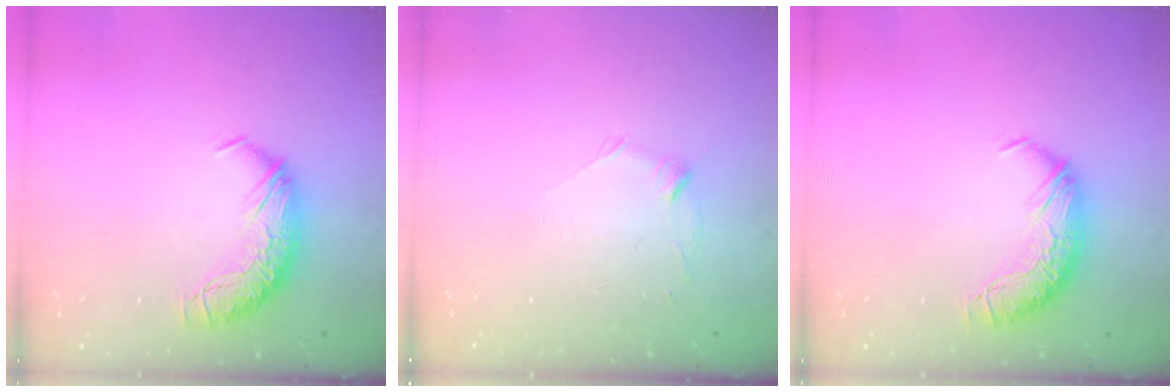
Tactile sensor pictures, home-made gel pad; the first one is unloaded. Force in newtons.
{"total": 7.5, "press": 7.4, "slide": 0.7}
{"total": 0.0}